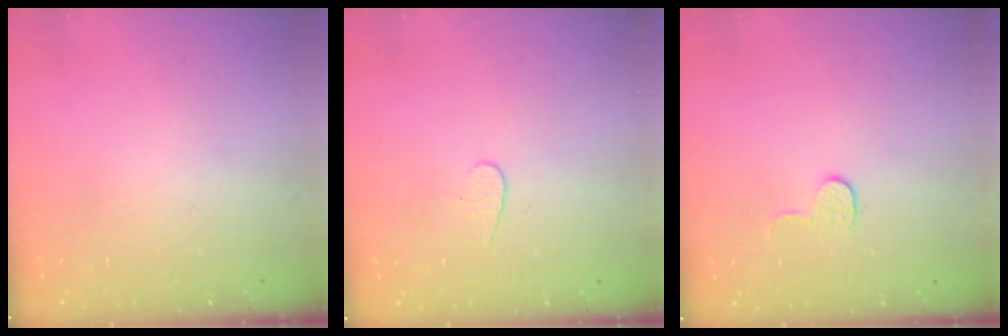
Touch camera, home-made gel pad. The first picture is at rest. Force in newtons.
{"total": 3.6, "press": 3.6, "slide": 0.3}
{"total": 5.7, "press": 5.7, "slide": 0.3}